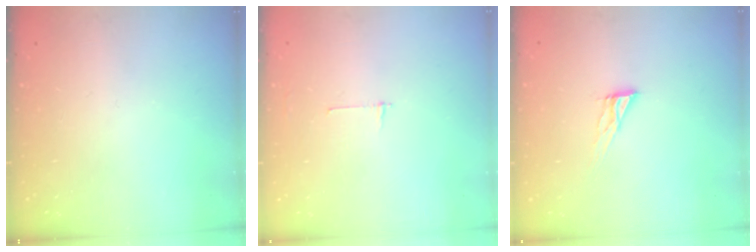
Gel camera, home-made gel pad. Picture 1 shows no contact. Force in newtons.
{"total": 2.7, "press": 2.7, "slide": 0.3}
{"total": 6.9, "press": 6.8, "slide": 0.5}